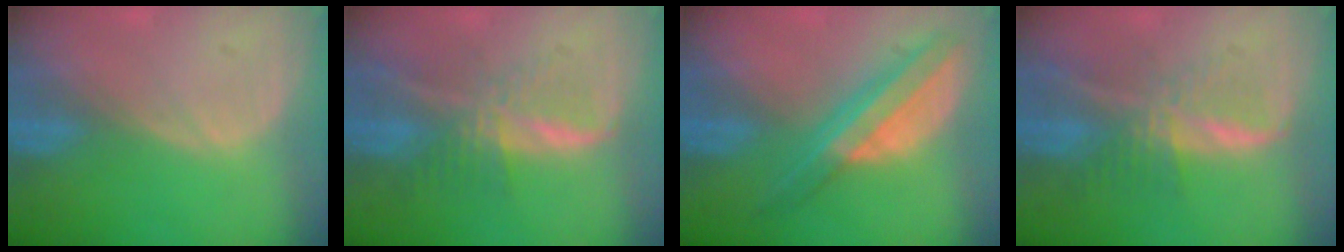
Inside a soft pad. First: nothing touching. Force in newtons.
{"total": 7.8, "press": 6.5, "slide": 4.2}
{"total": 7.8, "press": 6.6, "slide": 4.1}
{"total": 7.8, "press": 6.5, "slide": 4.2}